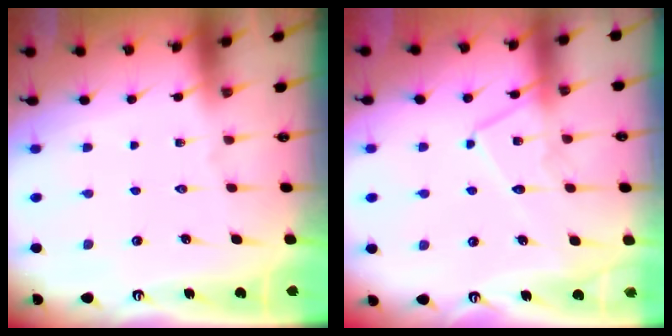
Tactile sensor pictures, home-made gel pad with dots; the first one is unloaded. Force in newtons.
{"total": 11.9, "press": 11.8, "slide": 0.7}